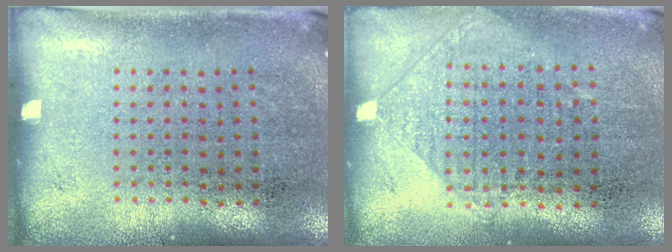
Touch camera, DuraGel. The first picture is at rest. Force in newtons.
{"total": 0.9, "press": 0.9, "slide": 0.3}